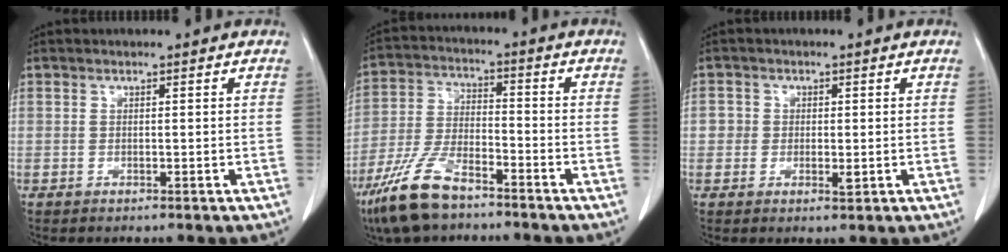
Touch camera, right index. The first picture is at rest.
{"total": 11.0, "force": [-7.9, 3.6, 6.8], "torque": [-0.150, -0.014, -0.154]}
{"total": 2.8, "force": [-0.1, 2.4, 1.4], "torque": [-0.009, 0.004, -0.001]}